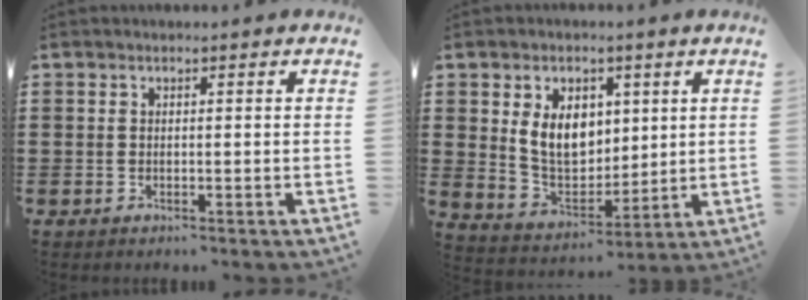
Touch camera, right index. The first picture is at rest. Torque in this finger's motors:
{"motor_torque": [1.28, 0.86, 0.88, 0.20]}